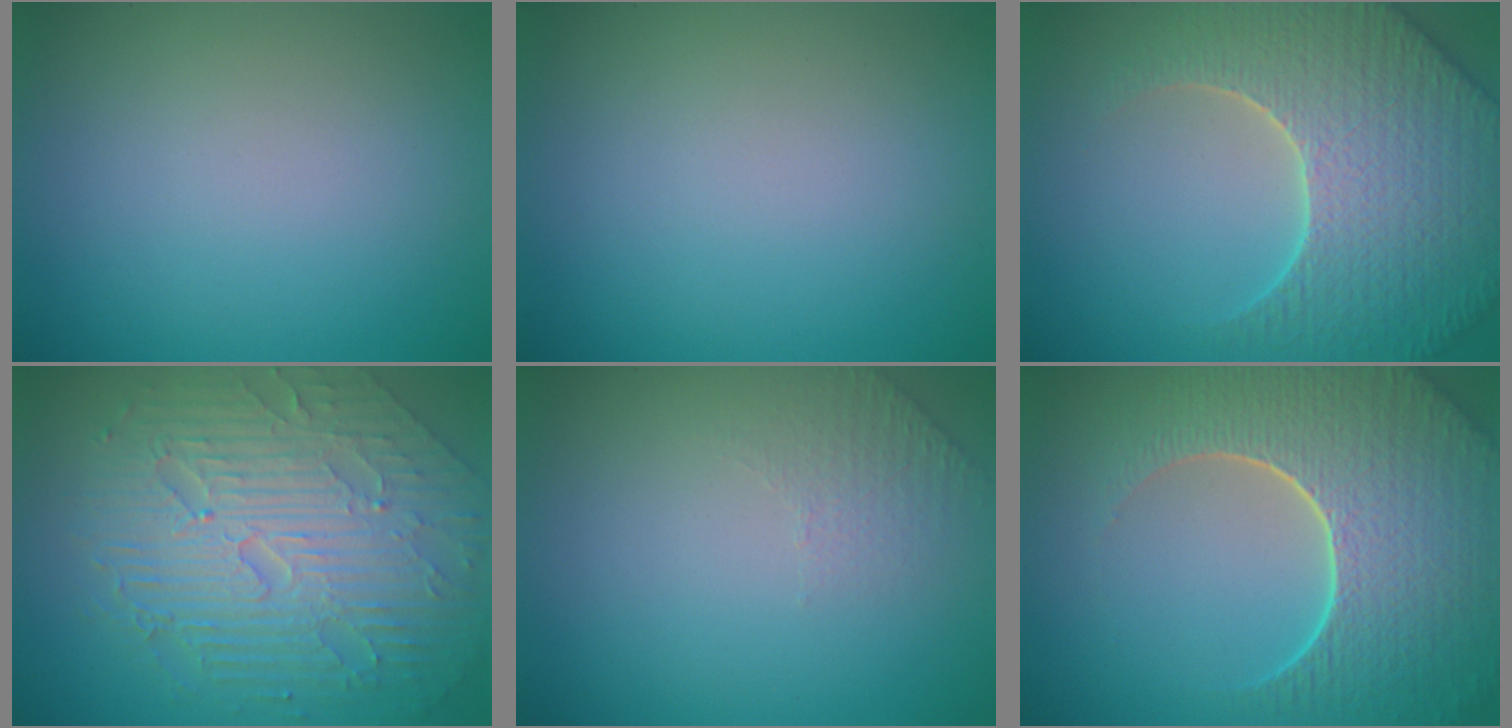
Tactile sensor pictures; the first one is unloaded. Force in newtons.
{"total": 0.0}
{"total": 7.7, "press": 7.4, "slide": 2.0}
{"total": 10.0, "press": 6.7, "slide": 7.5}
{"total": 1.2, "press": 0.7, "slide": 0.9}
{"total": 9.3, "press": 6.6, "slide": 6.6}